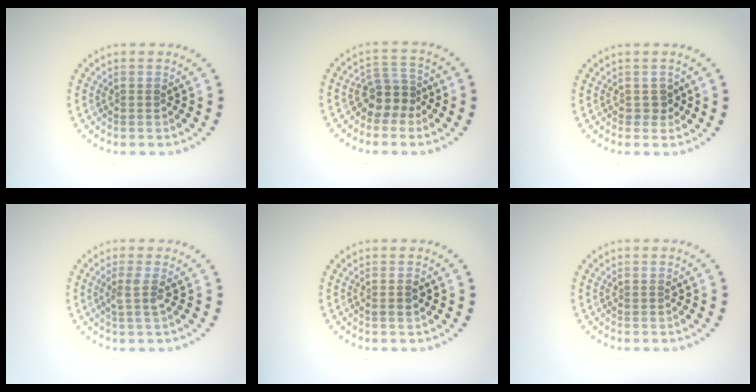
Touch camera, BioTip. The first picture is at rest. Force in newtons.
{"total": 2.8, "press": 2.3, "slide": 1.6}
{"total": 1.1, "press": 0.9, "slide": 0.6}
{"total": 1.7, "press": 1.3, "slide": 1.1}
{"total": 1.0, "press": 1.0, "slide": 0.3}
{"total": 0.0}